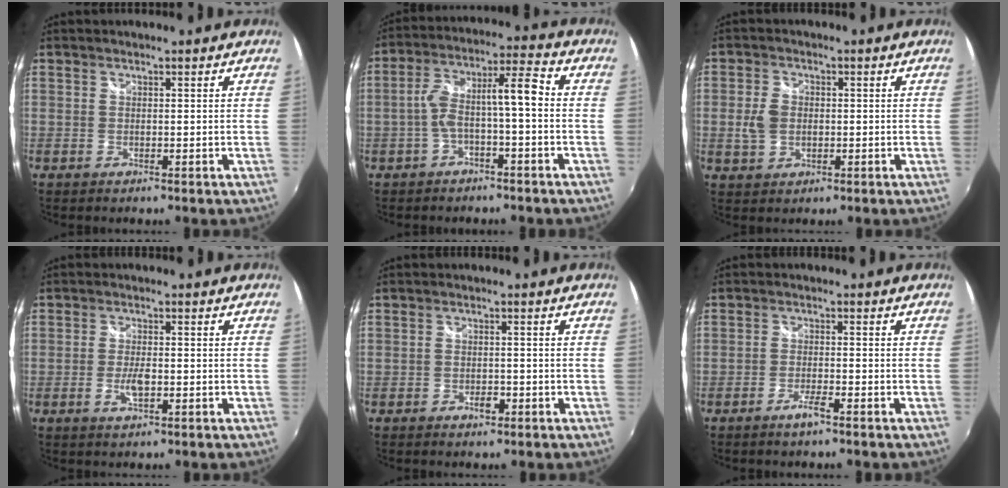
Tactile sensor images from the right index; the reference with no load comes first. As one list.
[{"total": 8.5, "force": [-2.1, 1.4, 8.1], "torque": [-0.164, 0.016, -0.033]}, {"total": 4.8, "force": [-0.1, 3.8, 3.0], "torque": [-0.068, 0.003, 0.001]}, {"total": 3.3, "force": [-0.9, 1.3, 2.9], "torque": [-0.060, -0.005, -0.015]}, {"total": 2.0, "force": [-1.1, 1.1, 1.3], "torque": [-0.023, -0.001, -0.019]}, {"total": 2.7, "force": [-1.9, 0.2, 1.8], "torque": [-0.047, -0.002, -0.040]}]